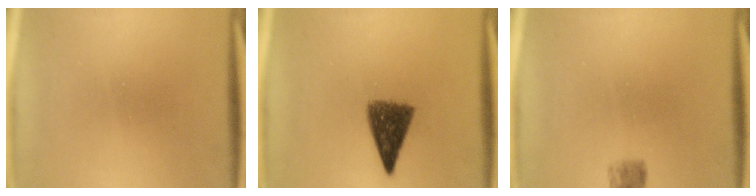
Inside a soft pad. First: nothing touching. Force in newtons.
{"total": 7.4}
{"total": 2.6}